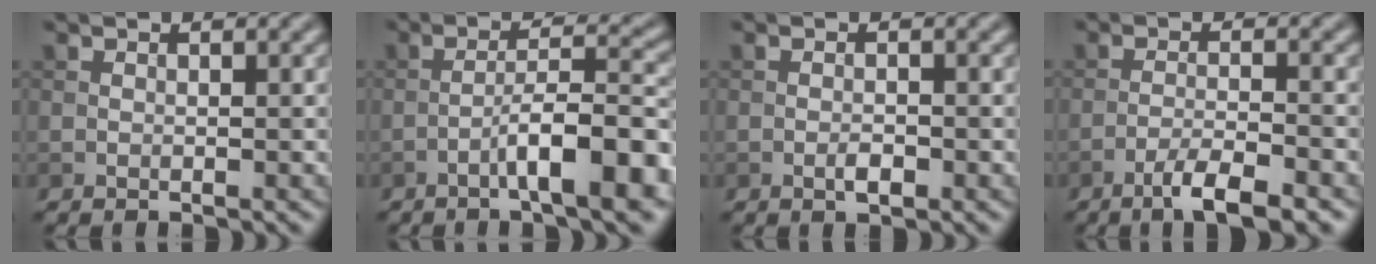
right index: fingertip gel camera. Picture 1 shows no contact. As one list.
[{"total": 8.0, "force": [-3.7, 1.5, 6.9], "torque": [-0.103, 0.022, -0.061]}, {"total": 1.3, "force": [-0.5, 0.5, 1.1], "torque": [-0.021, -0.001, -0.011]}, {"total": 4.4, "force": [-2.9, 0.7, 3.2], "torque": [-0.058, 0.003, -0.053]}]